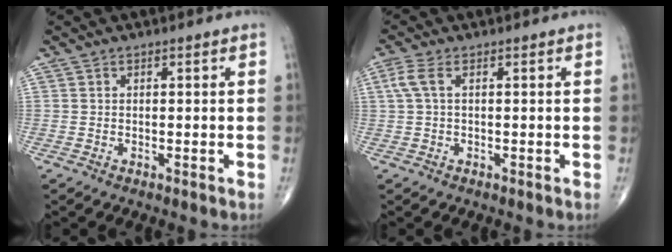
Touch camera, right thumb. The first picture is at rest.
{"total": 2.9, "force": [0.6, 1.1, 2.6], "torque": [-0.082, 0.015, 0.016]}